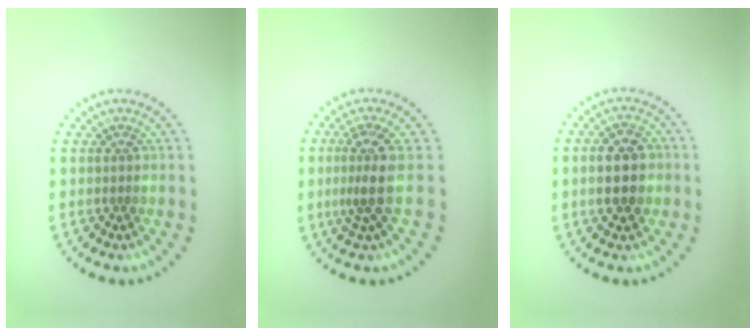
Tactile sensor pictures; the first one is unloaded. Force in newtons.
{"total": 2.9, "press": 2.2, "slide": 1.9}
{"total": 4.6, "press": 4.5, "slide": 0.2}